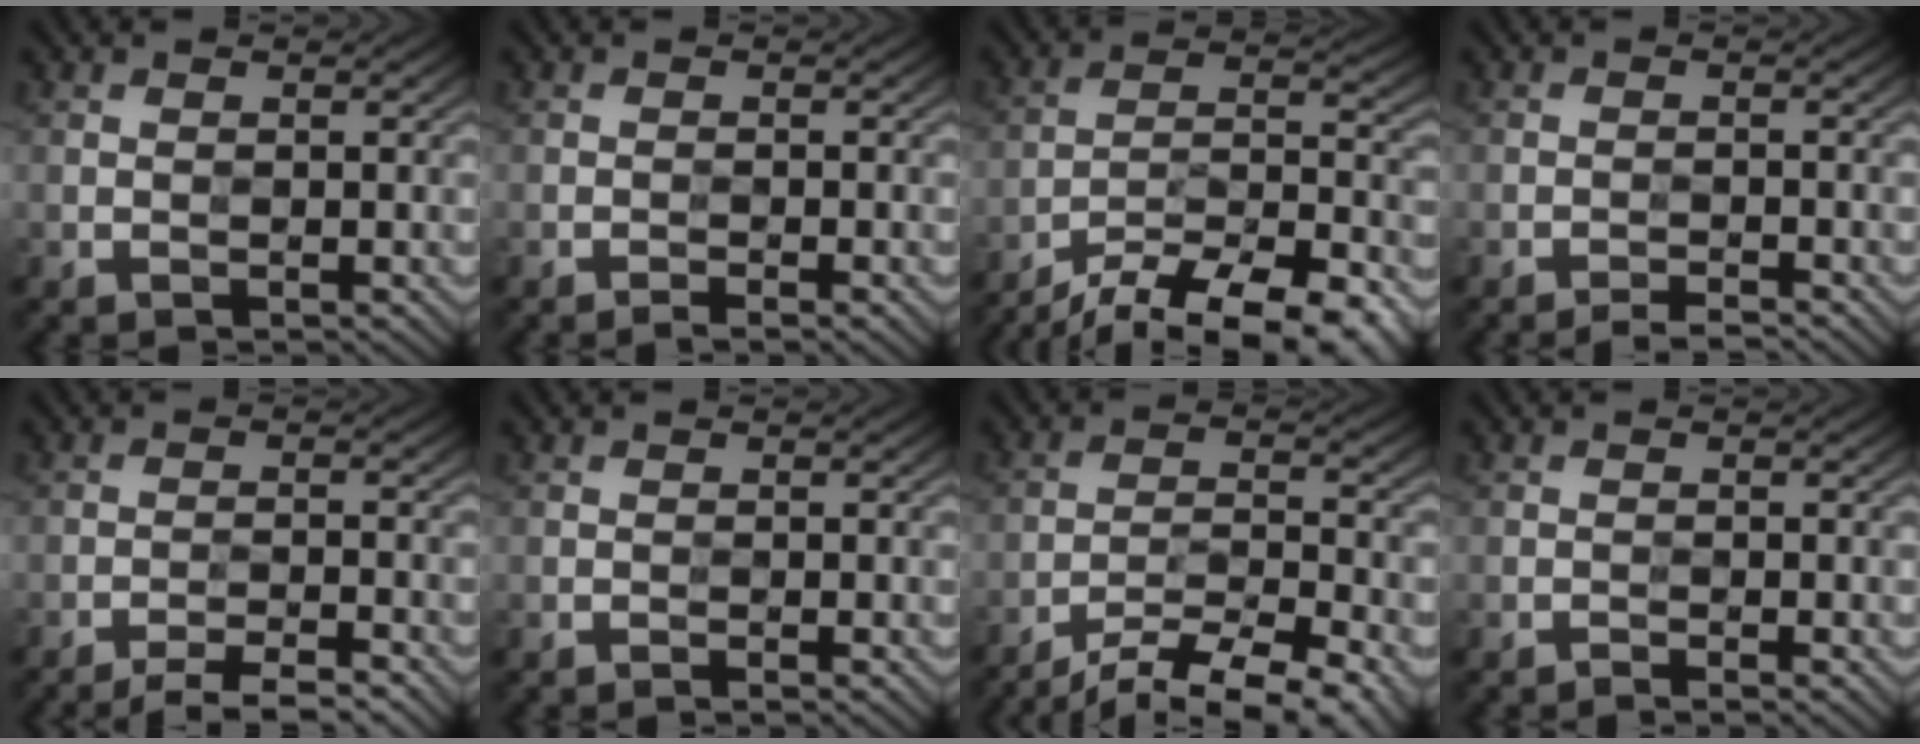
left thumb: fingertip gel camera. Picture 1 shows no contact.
{"total": 1.4, "force": [-1.0, 0.1, 1.0], "torque": [-0.014, 0.004, -0.020]}
{"total": 17.2, "force": [-14.0, 4.8, 8.8], "torque": [-0.152, -0.022, -0.213]}
{"total": 2.2, "force": [-1.9, 0.1, 1.1], "torque": [-0.015, 0.005, -0.036]}
{"total": 5.8, "force": [-4.9, 0.8, 3.1], "torque": [-0.050, 0.005, -0.081]}
{"total": 0.9, "force": [-0.6, 0.0, 0.6], "torque": [-0.011, 0.000, -0.013]}
{"total": 12.4, "force": [-10.1, 2.8, 6.6], "torque": [-0.121, -0.015, -0.151]}
{"total": 1.1, "force": [-0.9, 0.0, 0.7], "torque": [-0.010, 0.002, -0.019]}